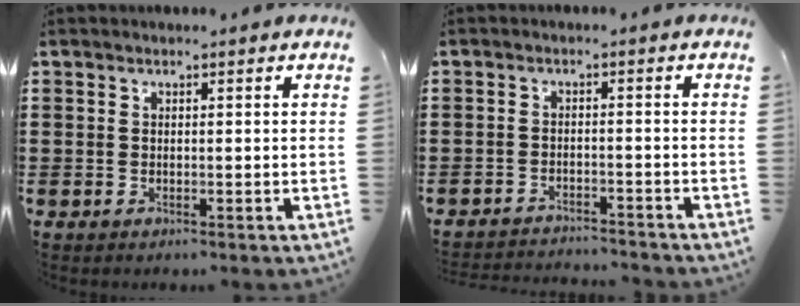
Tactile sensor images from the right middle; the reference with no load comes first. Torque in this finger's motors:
{"motor_torque": [0.20, 0.04, 0.04, 0.04]}